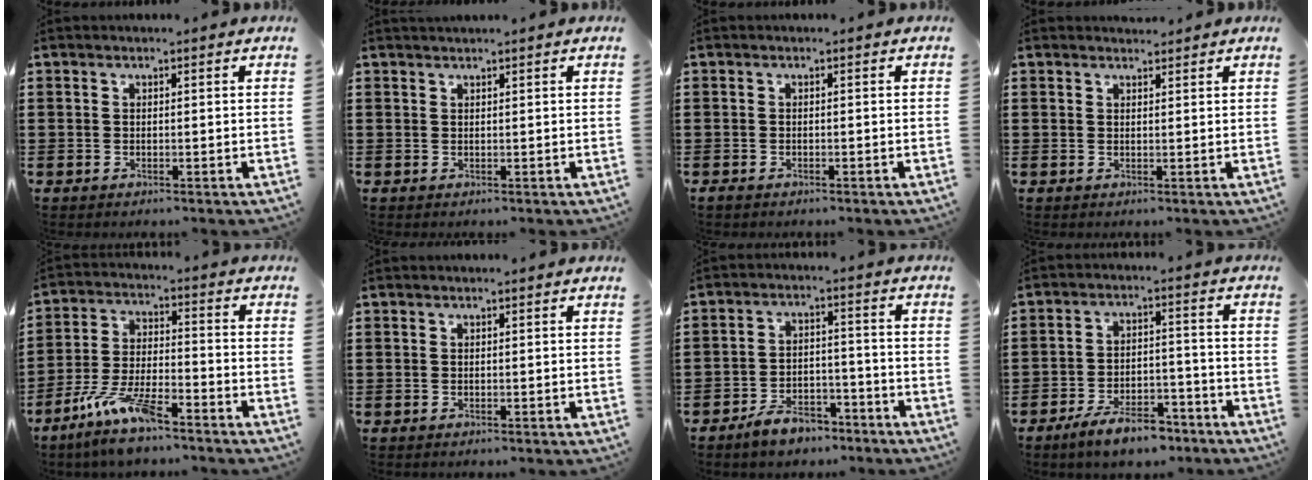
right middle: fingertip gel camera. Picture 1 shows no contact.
{"total": 0.6, "force": [0.6, -0.2, 0.0], "torque": [-0.003, -0.004, 0.013]}
{"total": 0.7, "force": [-0.6, 0.3, 0.2], "torque": [-0.007, -0.004, -0.012]}
{"total": 1.3, "force": [1.3, 0.1, 0.0], "torque": [0.004, -0.005, 0.024]}
{"total": 9.5, "force": [-7.2, 1.8, 6.0], "torque": [-0.137, -0.004, -0.141]}
{"total": 0.0}
{"total": 5.2, "force": [-4.7, 1.7, 1.4], "torque": [-0.022, 0.014, -0.090]}
{"total": 7.3, "force": [-6.0, 1.9, 3.6], "torque": [-0.073, 0.003, -0.112]}